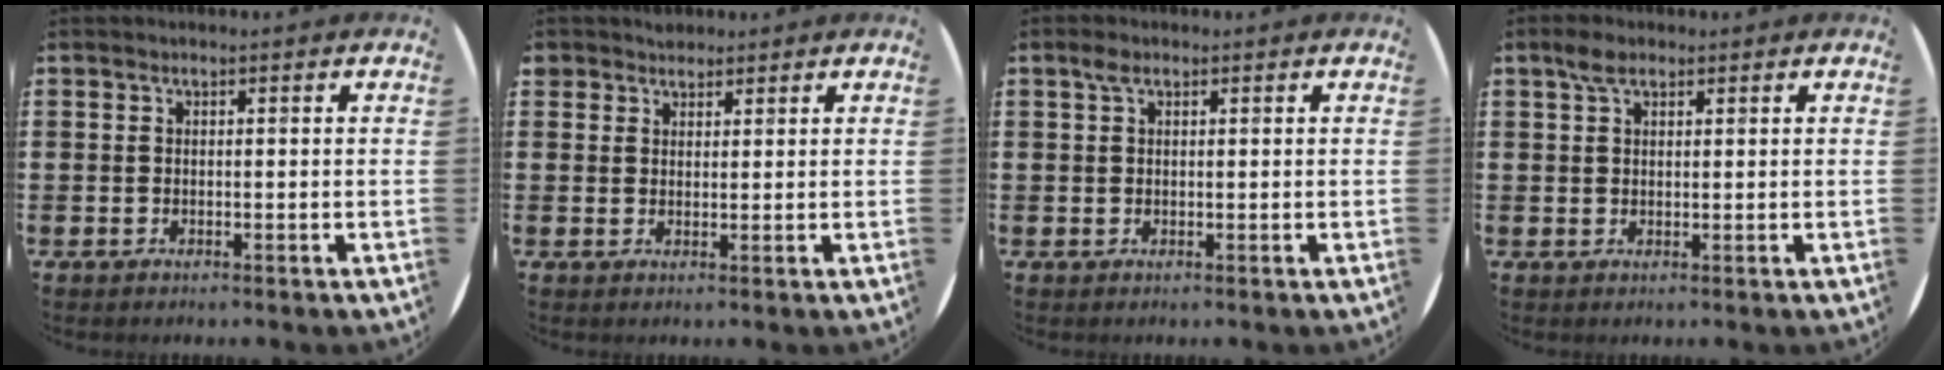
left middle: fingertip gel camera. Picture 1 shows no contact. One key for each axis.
{"total": 2.0, "fx": 1.8, "fy": 0.9, "fz": -0.1, "tx": 0.007, "ty": 0.002, "tz": 0.034}
{"total": 1.3, "fx": 0.7, "fy": 0.7, "fz": 0.8, "tx": -0.011, "ty": 0.002, "tz": 0.011}
{"total": 2.5, "fx": 1.7, "fy": 1.3, "fz": 1.3, "tx": -0.023, "ty": 0.002, "tz": 0.030}